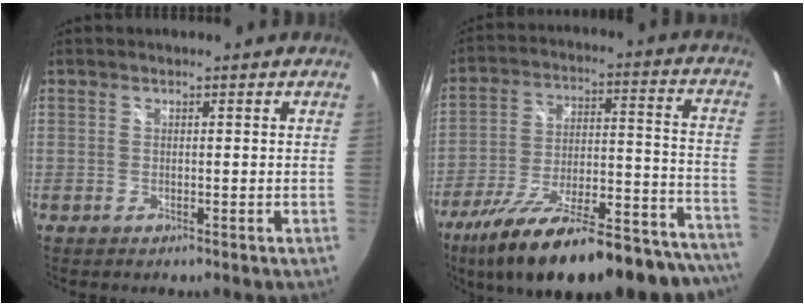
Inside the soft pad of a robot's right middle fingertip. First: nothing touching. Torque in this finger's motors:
{"motor_torque": [1.22, -0.92, 0.73, 0.21]}